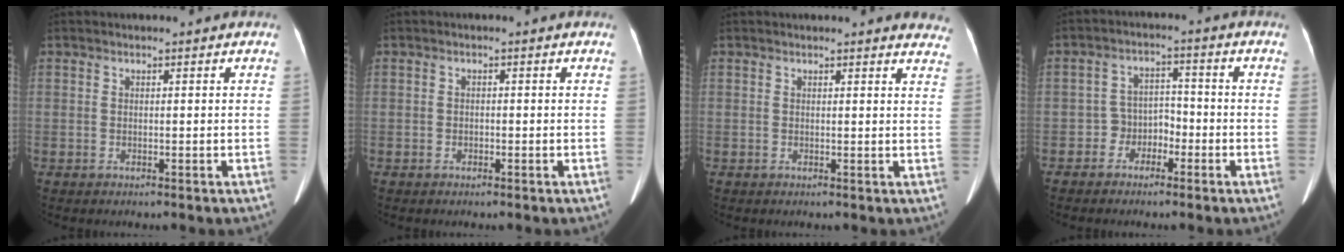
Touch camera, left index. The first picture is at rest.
{"total": 0.6, "force": [-0.4, 0.4, 0.2], "torque": [-0.004, 0.002, -0.007]}
{"total": 6.8, "force": [6.6, 1.1, 1.0], "torque": [0.016, -0.023, 0.036]}
{"total": 3.8, "force": [-2.2, 2.9, 1.3], "torque": [-0.022, 0.013, -0.042]}